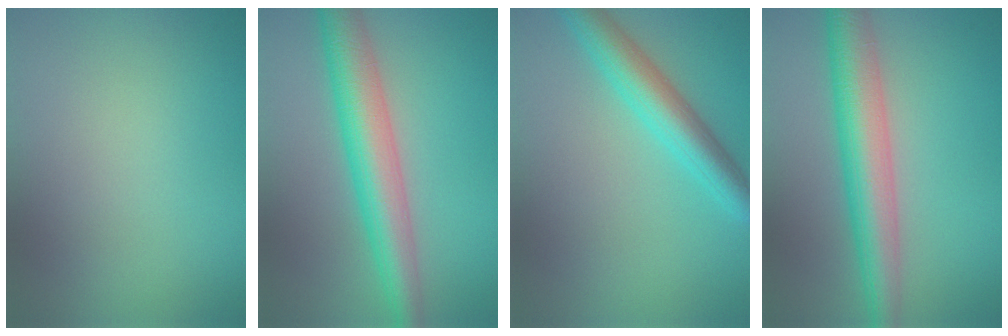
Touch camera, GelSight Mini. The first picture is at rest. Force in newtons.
{"total": 6.3, "press": 6.3, "slide": 0.1}
{"total": 4.5, "press": 4.5, "slide": 0.2}
{"total": 6.5, "press": 6.5, "slide": 0.1}